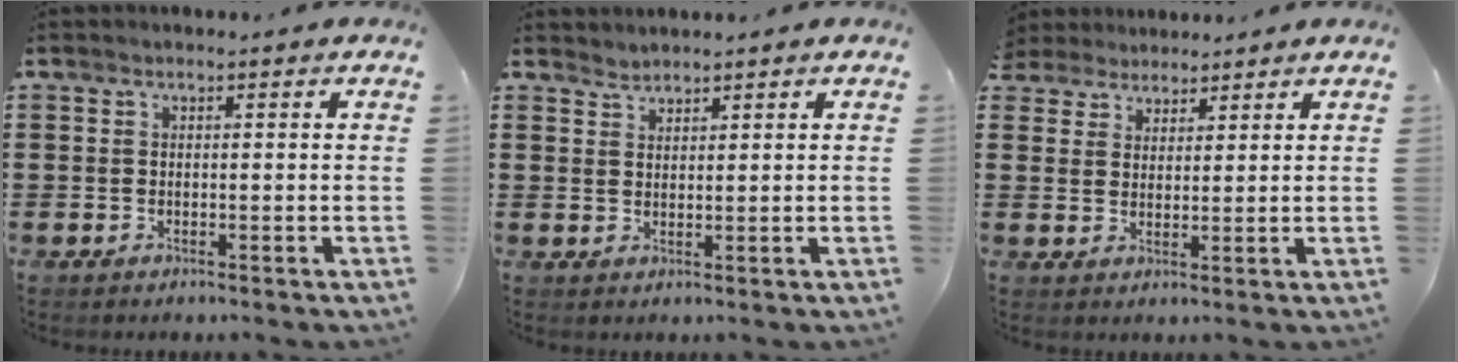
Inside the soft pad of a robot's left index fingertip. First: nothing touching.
{"total": 1.5, "force": [1.4, 0.0, -0.4], "torque": [0.005, 0.000, 0.029]}
{"total": 3.1, "force": [2.7, 1.4, -0.5], "torque": [-0.004, 0.001, 0.051]}